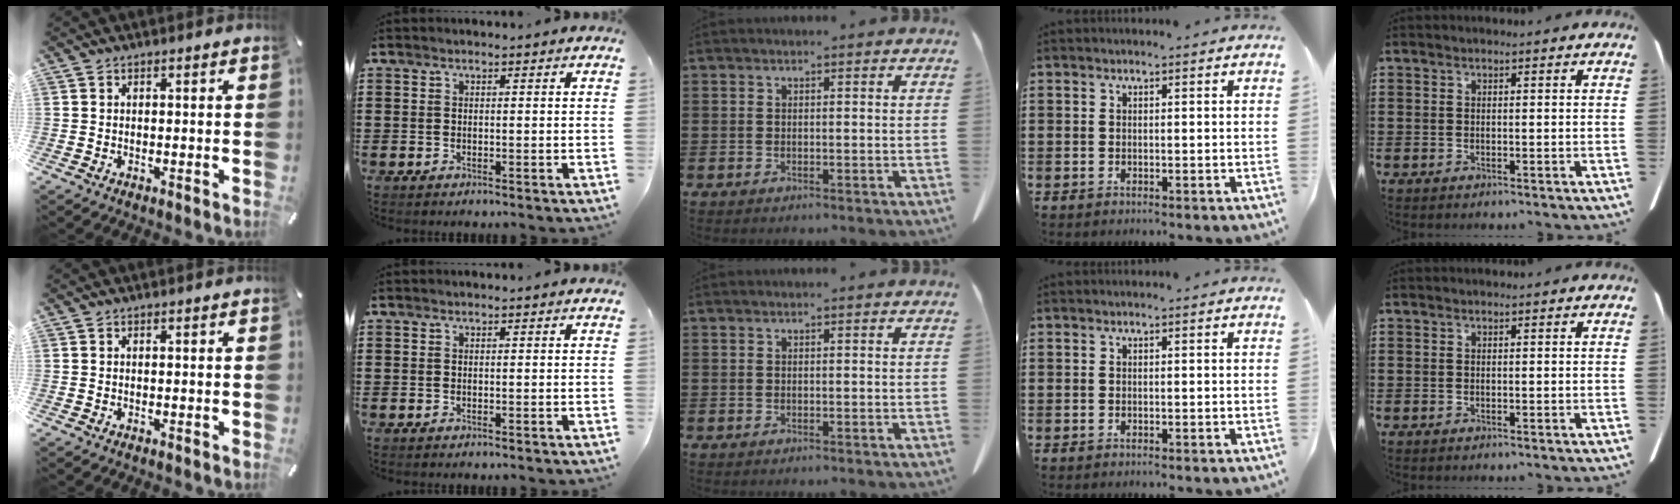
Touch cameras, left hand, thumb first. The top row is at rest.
{}